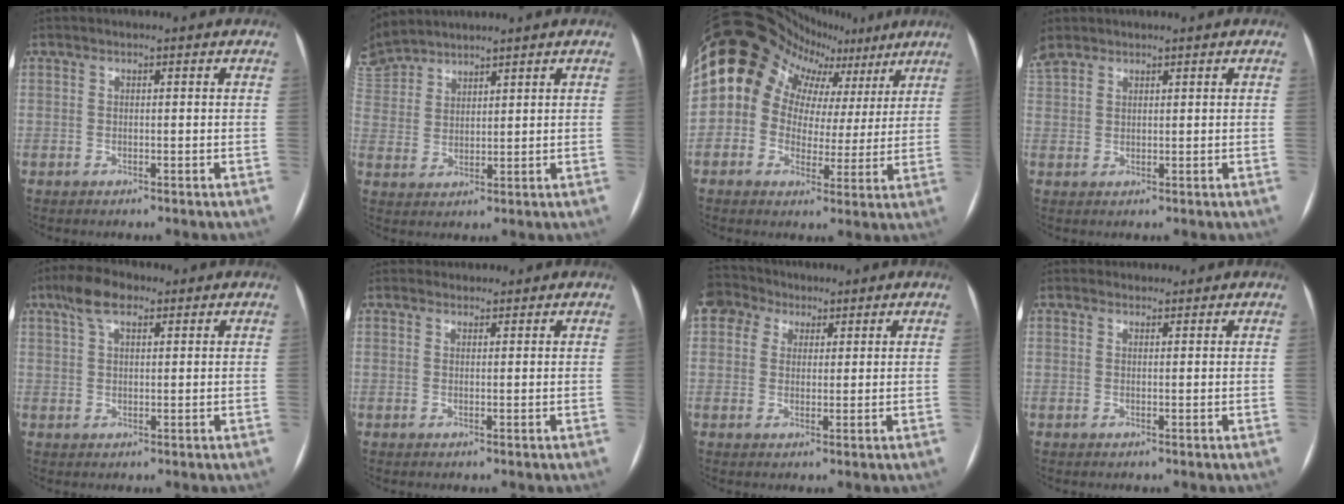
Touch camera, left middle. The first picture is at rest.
{"total": 10.4, "force": [9.4, 3.8, 2.3], "torque": [-0.084, 0.017, 0.205]}
{"total": 16.7, "force": [7.5, 13.2, 6.8], "torque": [-0.100, 0.072, 0.100]}
{"total": 4.3, "force": [3.3, 2.5, 1.2], "torque": [-0.045, 0.019, 0.076]}
{"total": 5.3, "force": [3.3, 2.1, 3.6], "torque": [-0.076, 0.022, 0.061]}
{"total": 2.0, "force": [1.9, 0.7, -0.3], "torque": [0.007, 0.019, 0.029]}
{"total": 5.9, "force": [3.6, 4.4, 1.6], "torque": [-0.043, 0.034, 0.072]}
{"total": 1.6, "force": [1.4, 0.6, -0.3], "torque": [0.004, 0.015, 0.021]}